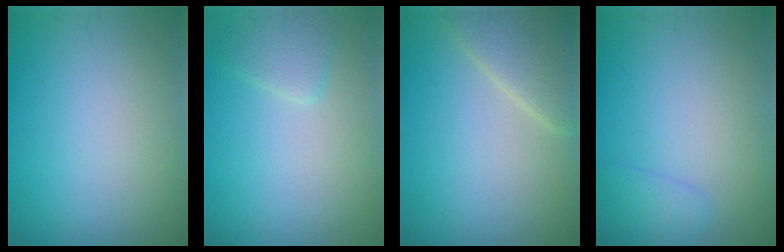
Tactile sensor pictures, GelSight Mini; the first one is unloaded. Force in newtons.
{"total": 1.9, "press": 1.9, "slide": 0.2}
{"total": 4.0, "press": 4.0, "slide": 0.3}
{"total": 1.3, "press": 1.3, "slide": 0.2}